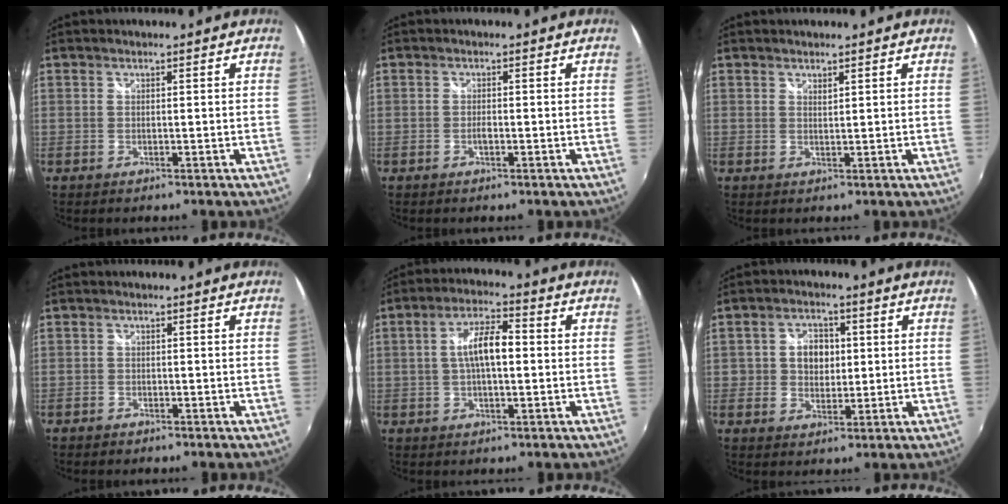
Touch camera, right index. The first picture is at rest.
{"total": 1.1, "force": [-0.5, 0.4, 0.9], "torque": [-0.017, 0.001, -0.010]}
{"total": 0.9, "force": [0.8, 0.2, 0.3], "torque": [-0.004, 0.000, 0.013]}
{"total": 1.4, "force": [-1.2, 0.8, 0.1], "torque": [-0.006, -0.001, -0.021]}
{"total": 7.4, "force": [0.1, 2.6, 6.9], "torque": [-0.129, 0.013, 0.002]}
{"total": 6.0, "force": [0.7, 5.0, 3.3], "torque": [-0.058, 0.014, 0.012]}